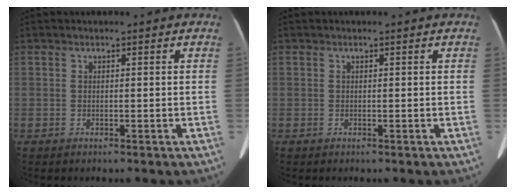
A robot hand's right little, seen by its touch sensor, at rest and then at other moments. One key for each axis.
{"total": 0.0}